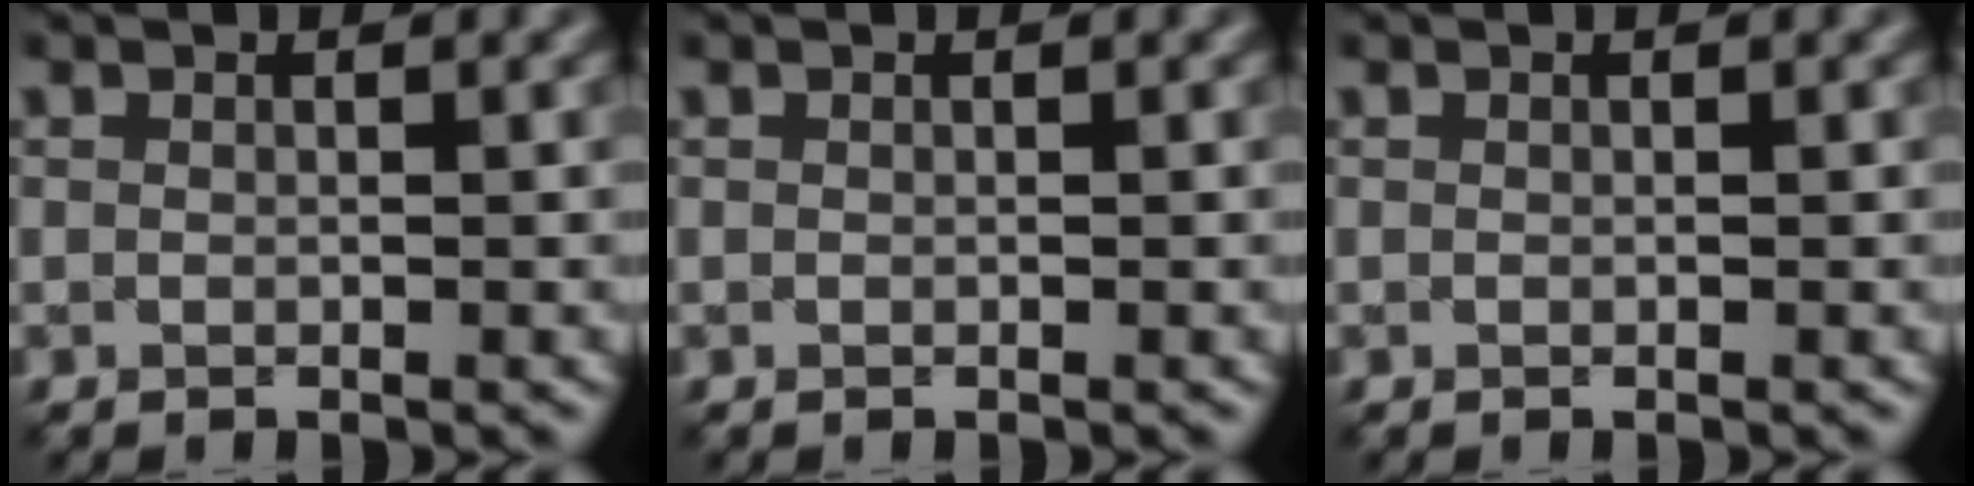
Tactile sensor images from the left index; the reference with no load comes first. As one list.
[{"total": 0.0}, {"total": 0.0}]